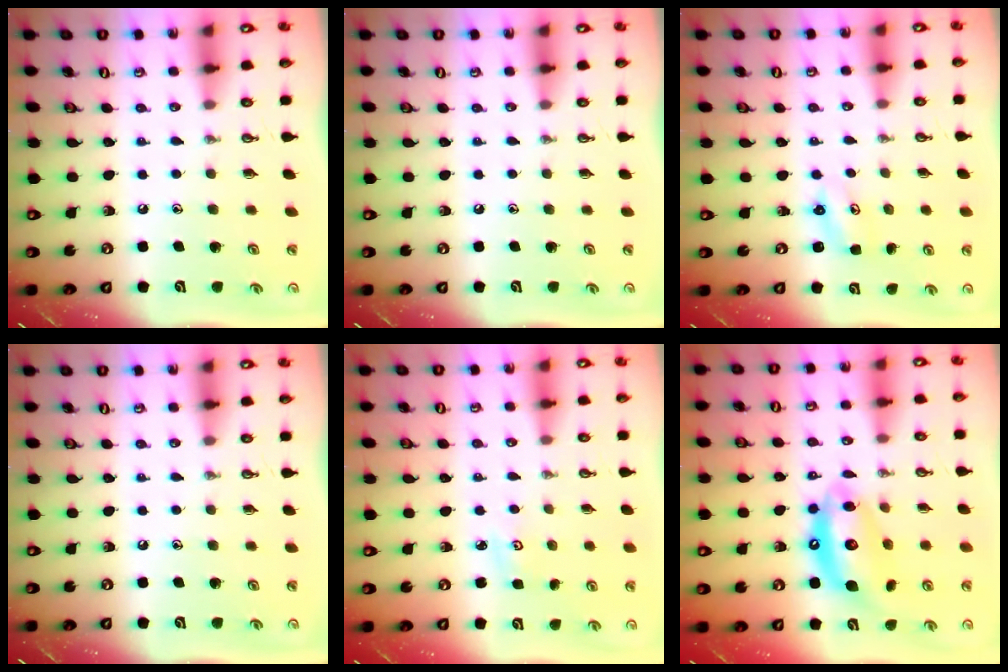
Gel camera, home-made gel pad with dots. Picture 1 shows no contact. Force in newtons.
{"total": 0.0}
{"total": 2.8, "press": 2.8, "slide": 0.3}
{"total": 0.0}
{"total": 2.5, "press": 2.4, "slide": 0.4}
{"total": 13.9, "press": 13.8, "slide": 1.6}